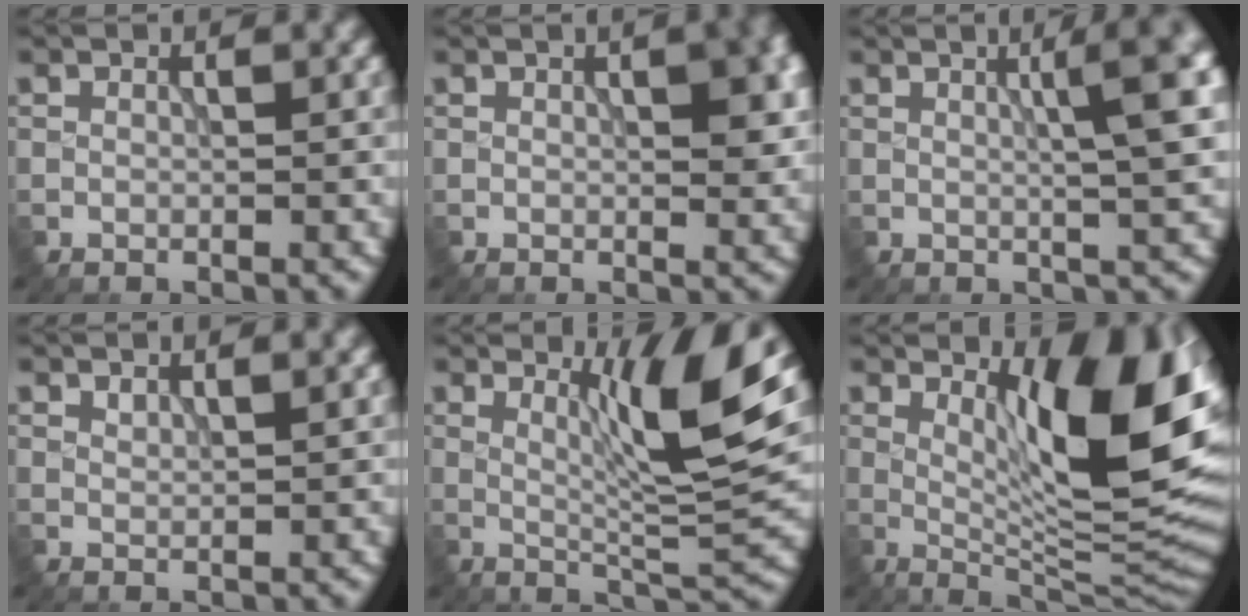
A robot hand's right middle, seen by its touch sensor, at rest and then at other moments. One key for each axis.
{"total": 4.8, "fx": 1.0, "fy": 2.0, "fz": 4.3, "tx": -0.044, "ty": 0.004, "tz": 0.018}
{"total": 5.8, "fx": 1.4, "fy": 1.0, "fz": 5.5, "tx": -0.052, "ty": 0.019, "tz": 0.020}
{"total": 0.8, "fx": 0.8, "fy": 0.0, "fz": 0.1, "tx": -0.006, "ty": 0.001, "tz": 0.016}
{"total": 7.3, "fx": 2.6, "fy": 0.8, "fz": 6.8, "tx": -0.108, "ty": -0.005, "tz": 0.046}
{"total": 12.6, "fx": 3.2, "fy": 3.5, "fz": 11.6, "tx": -0.165, "ty": -0.005, "tz": 0.054}